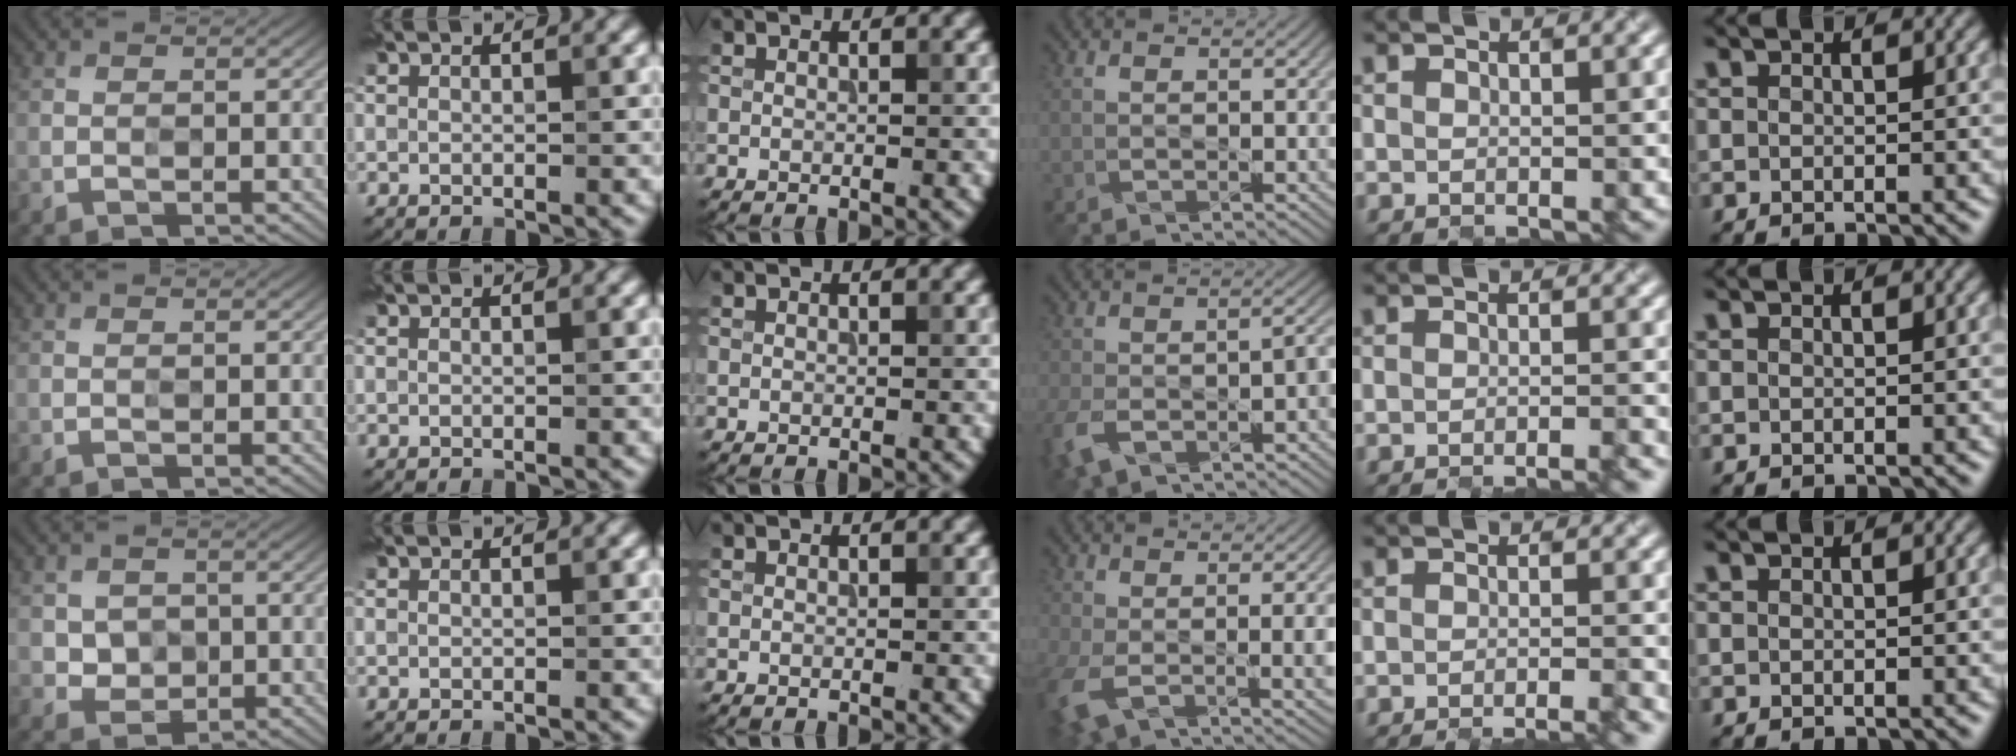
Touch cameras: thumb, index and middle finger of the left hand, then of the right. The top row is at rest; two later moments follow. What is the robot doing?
{"motion": "close", "object": "glasses case"}